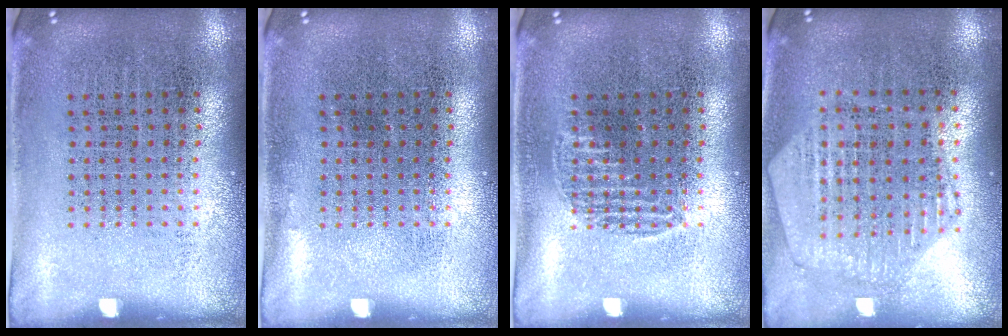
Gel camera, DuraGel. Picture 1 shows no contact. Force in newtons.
{"total": 0.0}
{"total": 0.9, "press": 0.8, "slide": 0.2}
{"total": 1.1, "press": 1.1, "slide": 0.1}